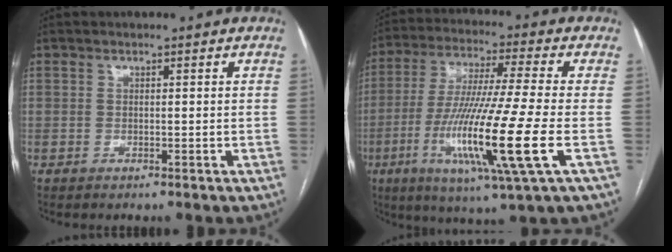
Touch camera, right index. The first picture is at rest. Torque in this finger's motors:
{"motor_torque": [2.14, 0.00, 1.05, 0.21]}